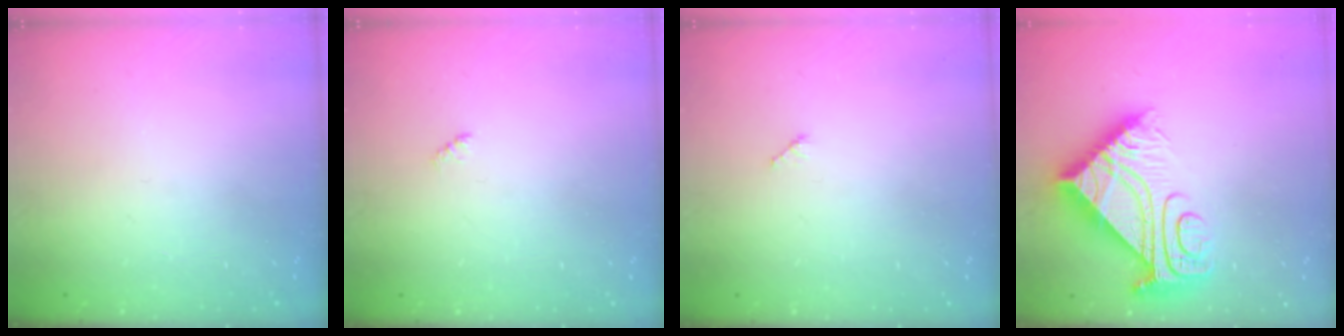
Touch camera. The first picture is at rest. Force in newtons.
{"total": 1.9, "press": 1.9, "slide": 0.4}
{"total": 2.5, "press": 2.5, "slide": 0.3}
{"total": 12.1, "press": 12.1, "slide": 0.8}